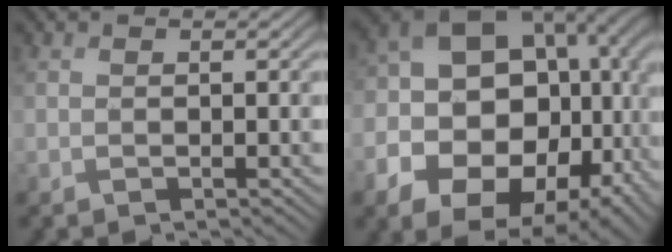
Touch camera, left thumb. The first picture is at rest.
{"total": 20.7, "force": [-4.4, 14.9, 13.7], "torque": [-0.239, -0.062, -0.026]}